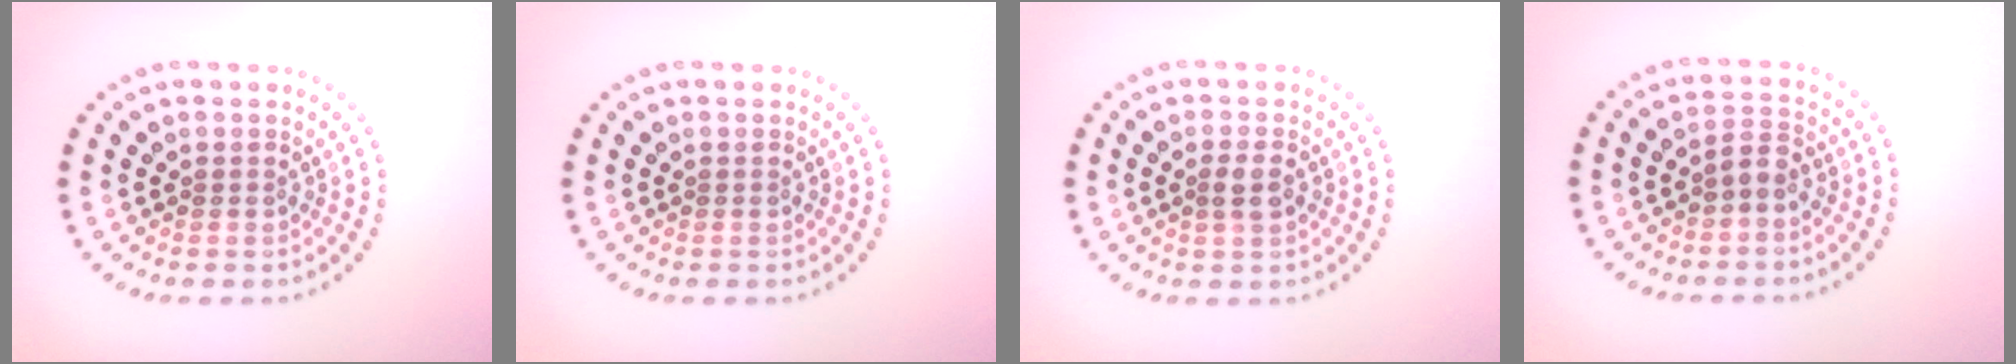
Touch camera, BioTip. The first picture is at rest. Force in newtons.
{"total": 0.0}
{"total": 1.8, "press": 1.8, "slide": 0.4}
{"total": 1.7, "press": 1.6, "slide": 0.7}